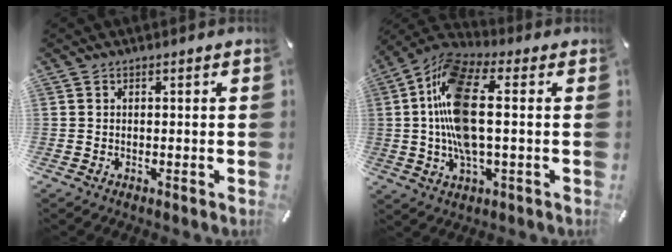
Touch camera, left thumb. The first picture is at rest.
{"total": 15.0, "force": [0.3, 6.5, 13.5], "torque": [-0.287, -0.006, 0.004]}